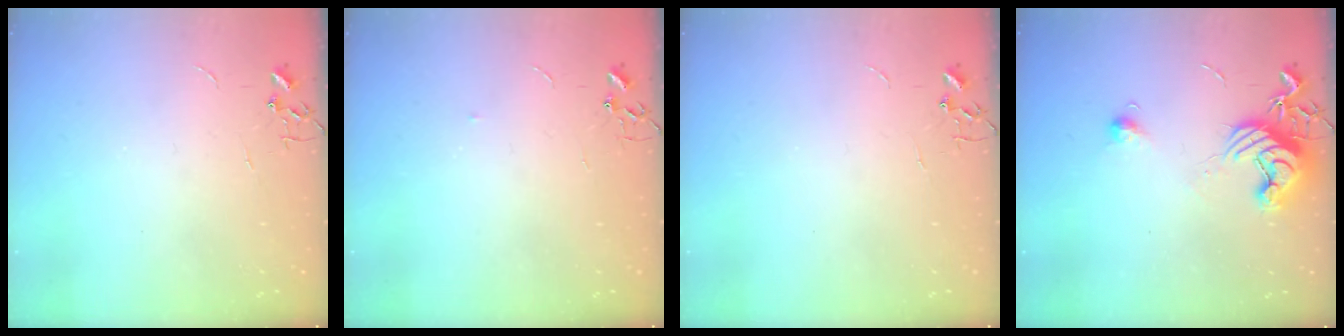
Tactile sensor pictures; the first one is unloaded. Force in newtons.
{"total": 2.7, "press": 2.7, "slide": 0.4}
{"total": 0.0}
{"total": 11.2, "press": 11.1, "slide": 1.0}